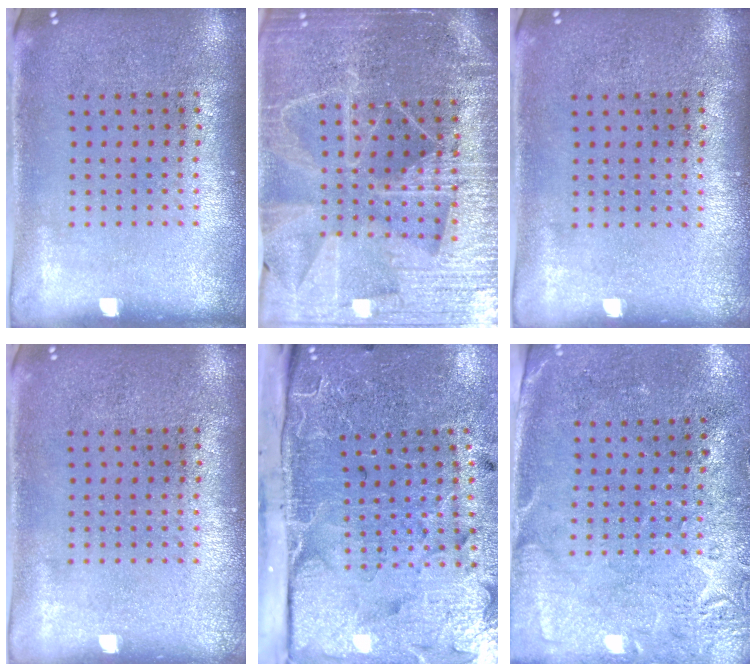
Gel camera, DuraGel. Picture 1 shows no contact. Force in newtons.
{"total": 5.1, "press": 4.7, "slide": 2.2}
{"total": 0.0}
{"total": 0.0}
{"total": 5.1, "press": 4.0, "slide": 3.1}
{"total": 2.7, "press": 2.2, "slide": 1.5}